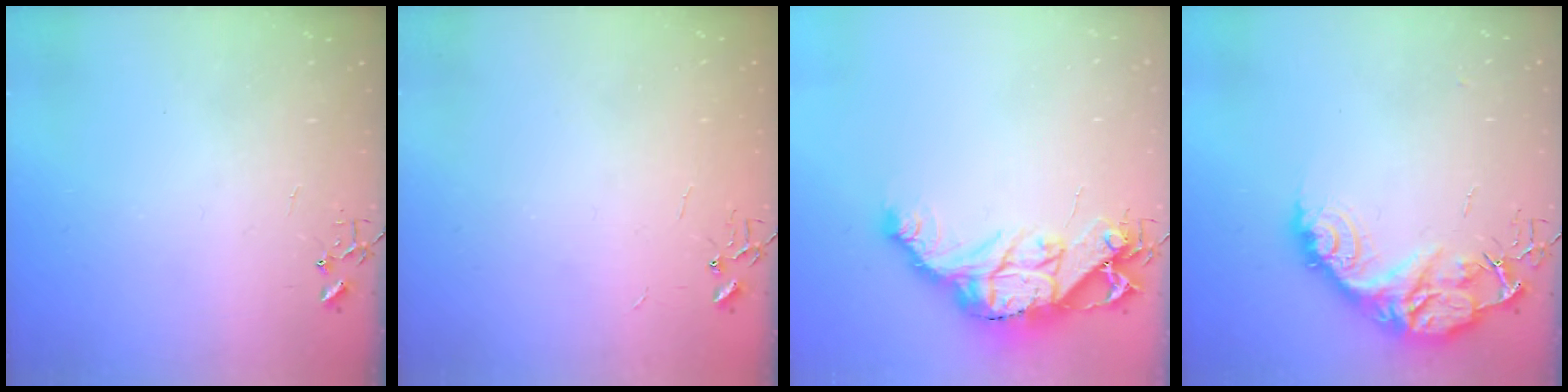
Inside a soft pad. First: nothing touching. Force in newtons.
{"total": 2.2, "press": 2.2, "slide": 0.3}
{"total": 16.7, "press": 16.6, "slide": 1.4}
{"total": 16.1, "press": 16.0, "slide": 1.5}